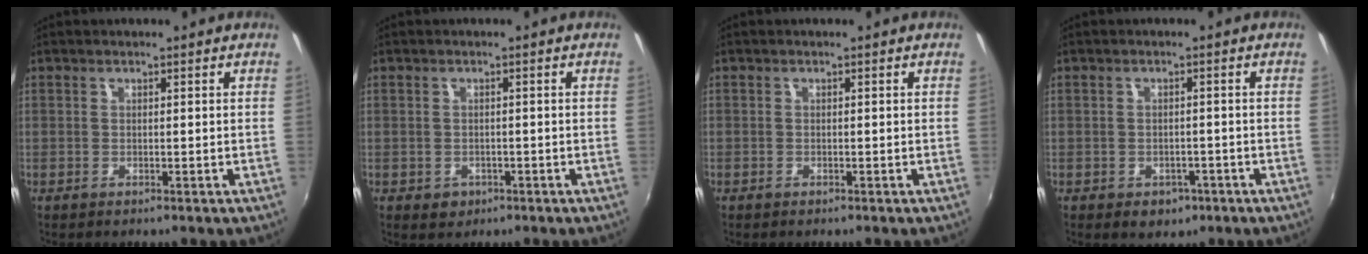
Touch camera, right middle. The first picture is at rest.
{"total": 2.4, "force": [-0.9, 2.1, 0.8], "torque": [-0.019, -0.003, -0.008]}
{"total": 0.6, "force": [-0.4, 0.4, 0.0], "torque": [-0.001, 0.001, -0.008]}
{"total": 4.1, "force": [-2.1, 3.1, 1.7], "torque": [-0.039, -0.007, -0.020]}